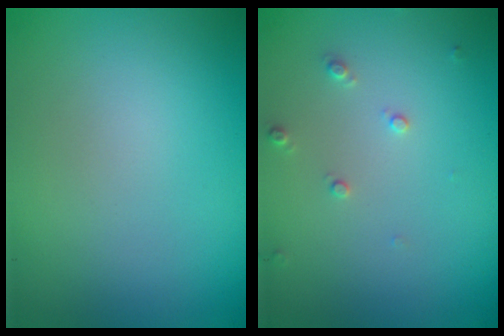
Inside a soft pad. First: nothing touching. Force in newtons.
{"total": 1.1, "press": 1.1, "slide": 0.2}